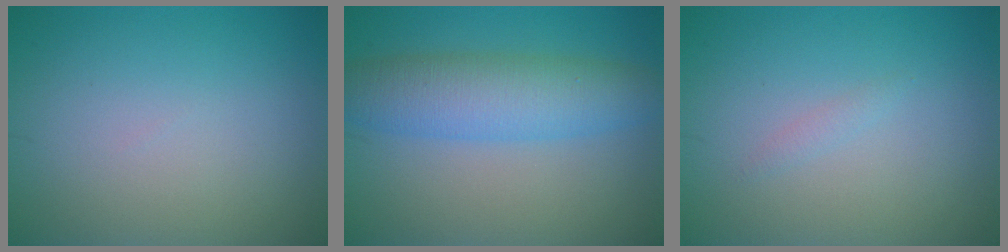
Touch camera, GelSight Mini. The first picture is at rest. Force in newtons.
{"total": 4.5, "press": 4.5, "slide": 0.1}
{"total": 0.6, "press": 0.6, "slide": 0.1}